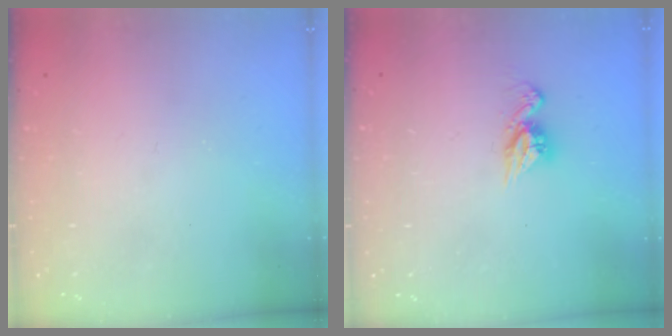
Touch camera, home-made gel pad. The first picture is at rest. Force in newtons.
{"total": 7.8, "press": 7.8, "slide": 0.6}